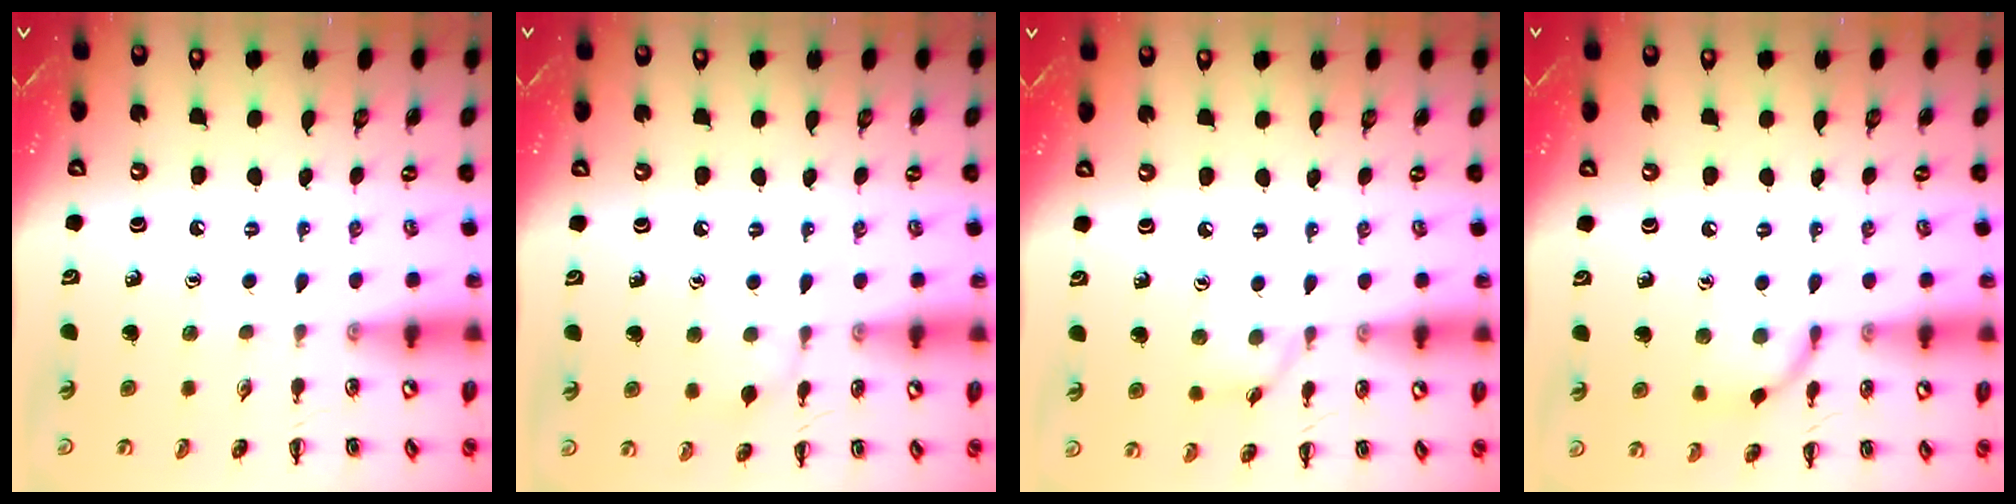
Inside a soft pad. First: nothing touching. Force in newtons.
{"total": 4.7, "press": 4.3, "slide": 1.8}
{"total": 5.4, "press": 5.3, "slide": 0.6}
{"total": 8.3, "press": 8.2, "slide": 0.3}